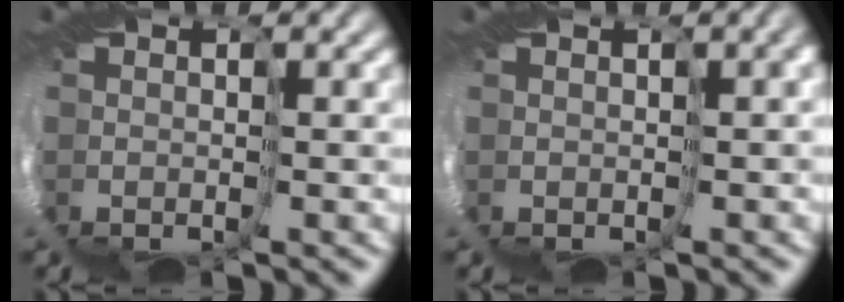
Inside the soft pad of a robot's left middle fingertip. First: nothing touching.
{"total": 1.1, "force": [-0.1, 0.0, 1.1], "torque": [-0.015, 0.005, 0.014]}